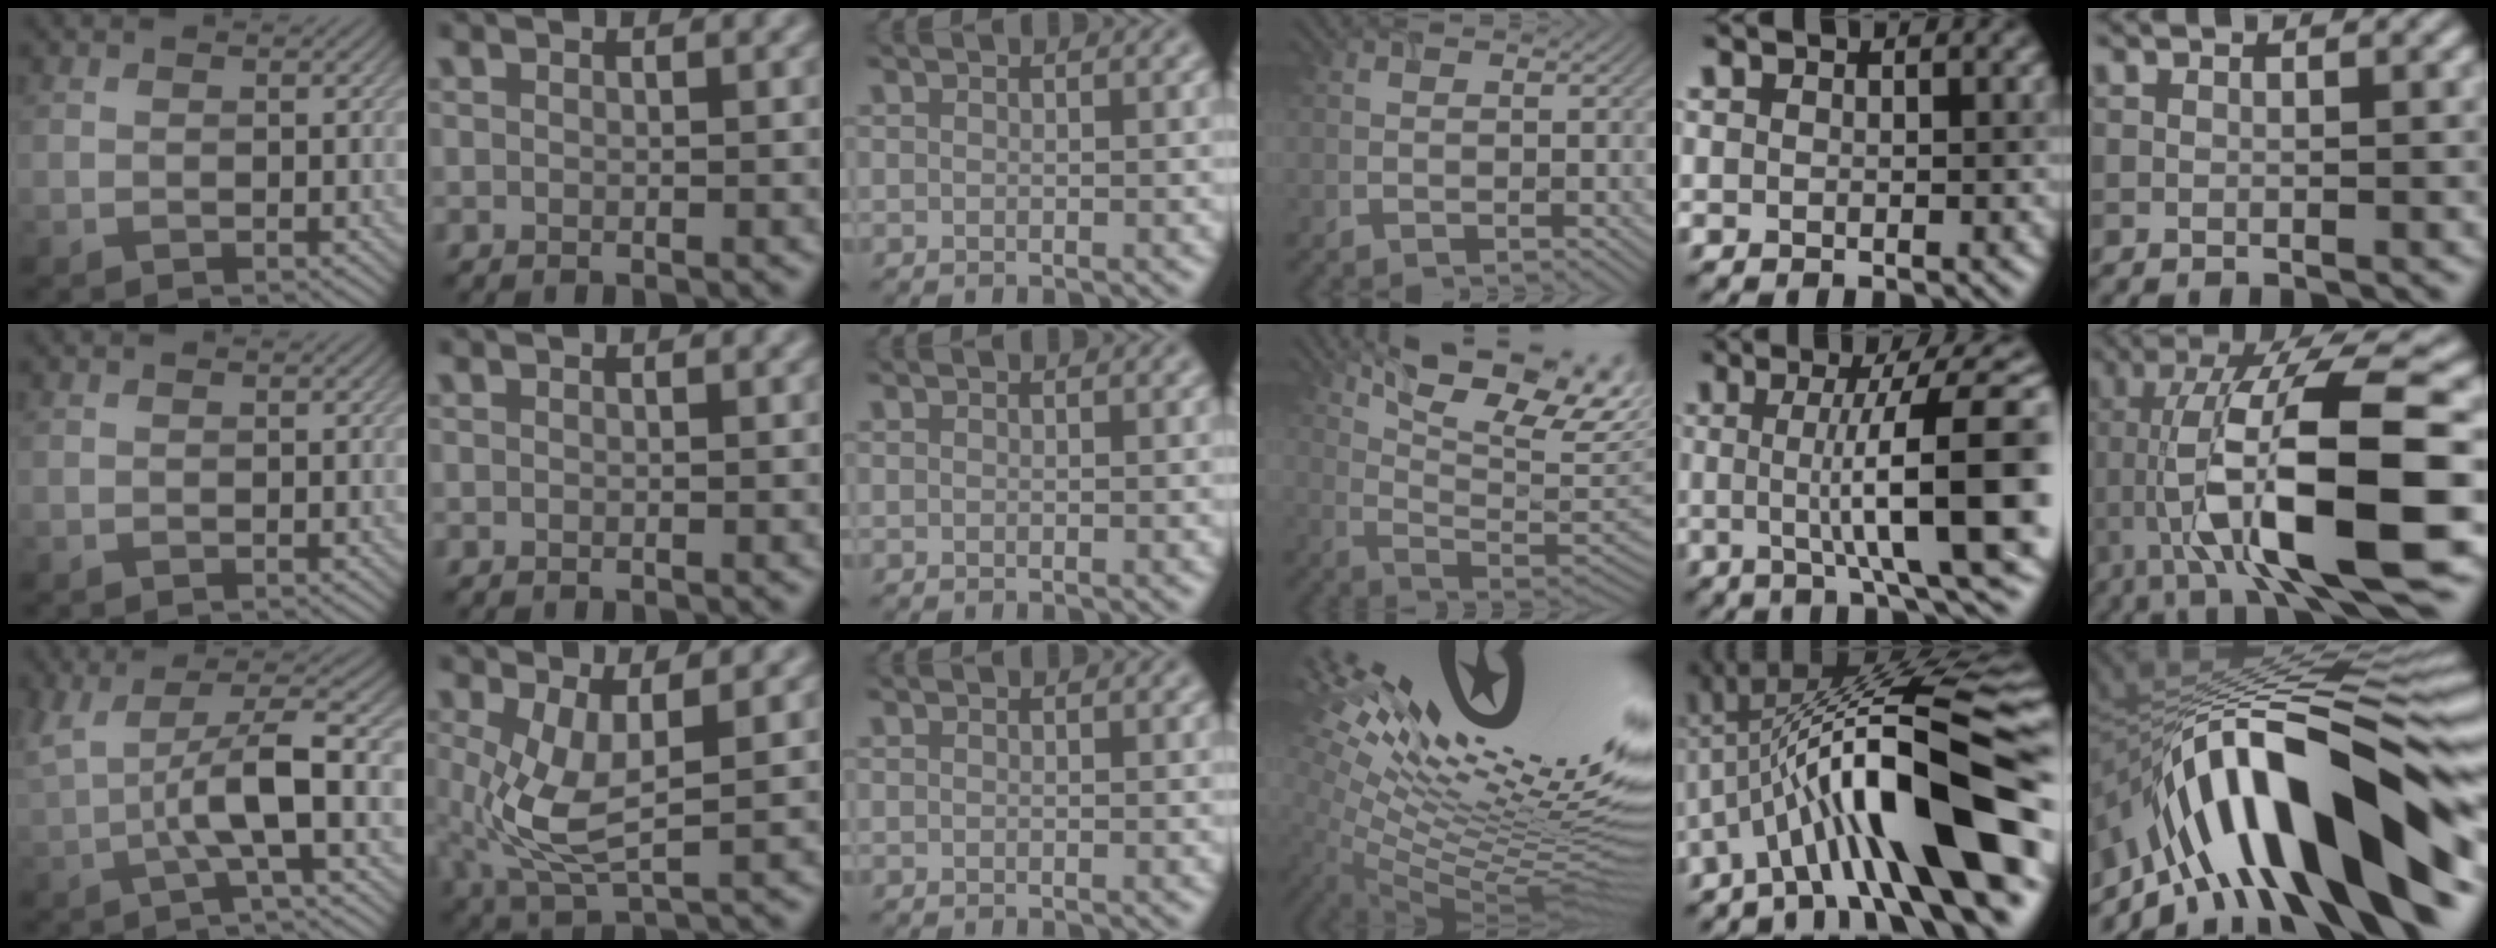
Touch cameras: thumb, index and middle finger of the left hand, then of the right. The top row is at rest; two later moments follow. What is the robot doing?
{"motion": "screw", "object": "timer"}